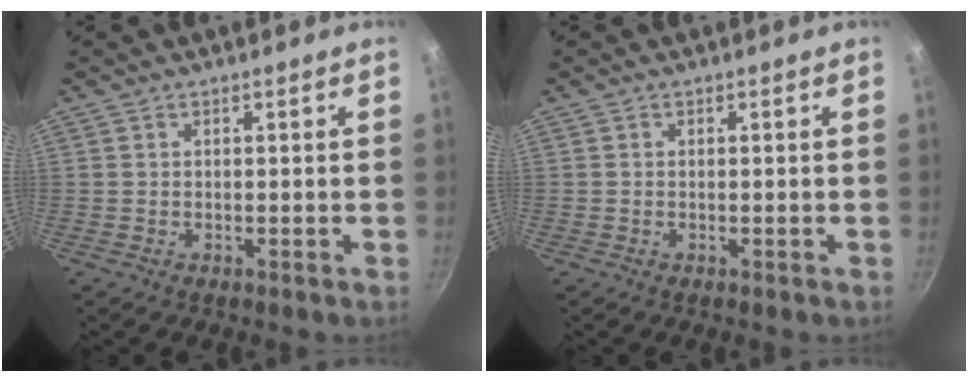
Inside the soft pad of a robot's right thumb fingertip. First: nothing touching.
{"total": 0.0}